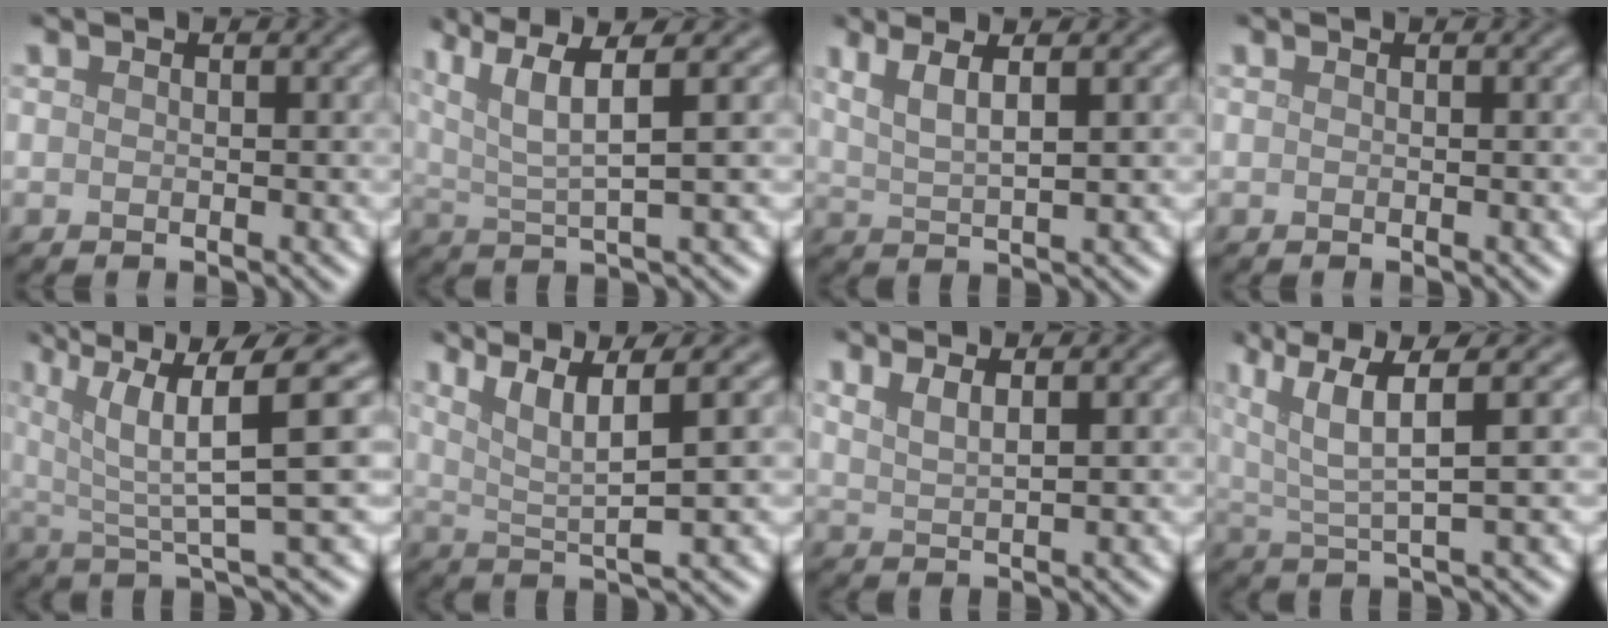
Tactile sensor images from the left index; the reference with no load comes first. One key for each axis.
{"total": 6.1, "fx": 3.1, "fy": 1.2, "fz": 5.2, "tx": -0.099, "ty": 0.012, "tz": 0.062}
{"total": 3.4, "fx": 1.6, "fy": 0.8, "fz": 2.9, "tx": -0.049, "ty": 0.004, "tz": 0.028}
{"total": 0.0}
{"total": 8.5, "fx": 3.5, "fy": 1.8, "fz": 7.6, "tx": -0.118, "ty": 0.012, "tz": 0.062}
{"total": 5.6, "fx": 2.8, "fy": 0.9, "fz": 4.8, "tx": -0.084, "ty": 0.010, "tz": 0.055}
{"total": 2.1, "fx": 1.3, "fy": 0.6, "fz": 1.5, "tx": -0.022, "ty": 0.001, "tz": 0.022}
{"total": 6.5, "fx": 3.2, "fy": 1.3, "fz": 5.5, "tx": -0.107, "ty": 0.013, "tz": 0.064}